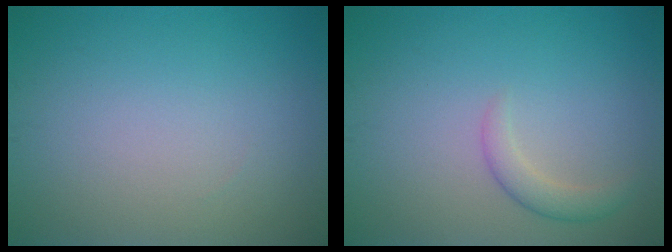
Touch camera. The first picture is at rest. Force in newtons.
{"total": 1.8, "press": 1.8, "slide": 0.0}